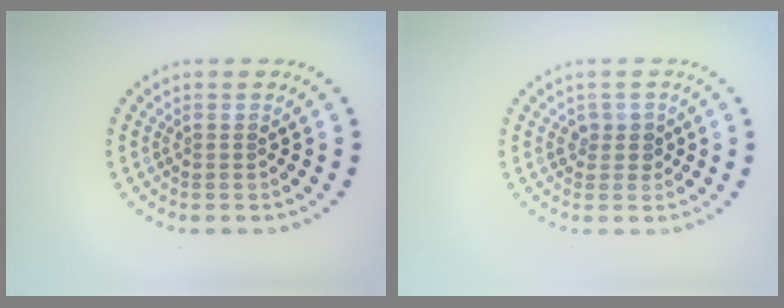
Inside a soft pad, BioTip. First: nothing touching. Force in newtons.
{"total": 1.5, "press": 1.3, "slide": 0.7}